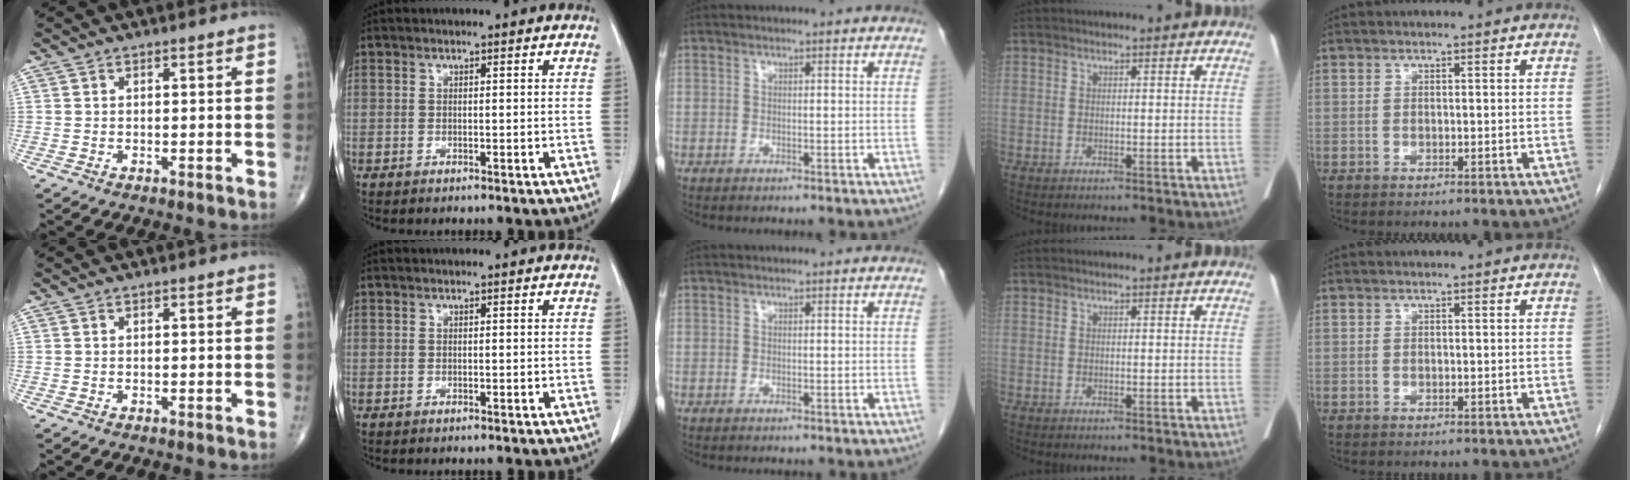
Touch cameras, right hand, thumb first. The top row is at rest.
{}